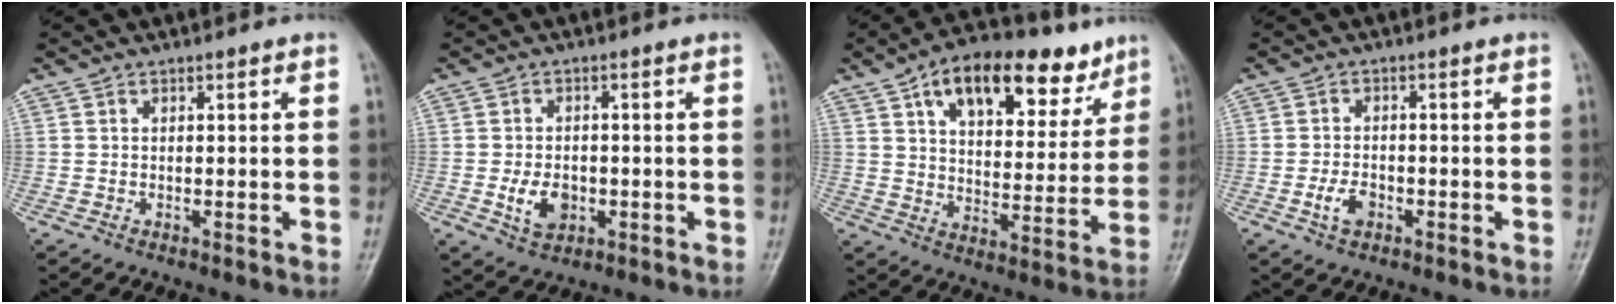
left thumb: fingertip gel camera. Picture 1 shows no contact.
{"total": 5.5, "force": [-1.3, 3.9, 3.7], "torque": [-0.054, 0.000, -0.017]}
{"total": 19.8, "force": [11.4, 10.0, 12.8], "torque": [-0.149, -0.024, 0.176]}
{"total": 3.6, "force": [-1.5, 2.2, 2.3], "torque": [-0.044, 0.010, -0.028]}